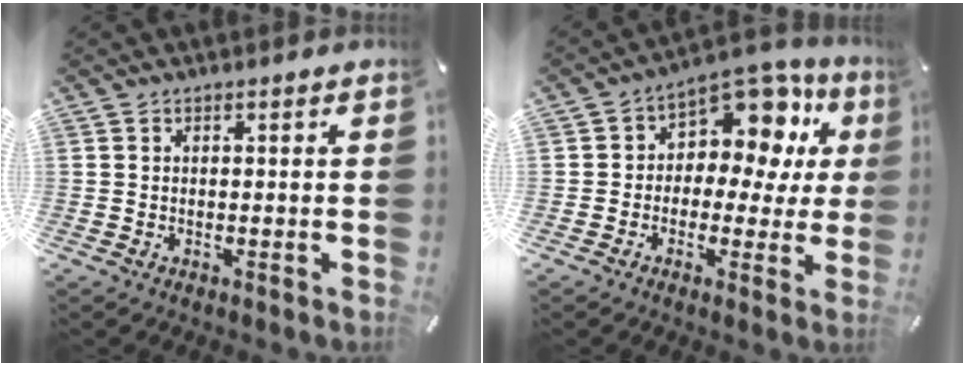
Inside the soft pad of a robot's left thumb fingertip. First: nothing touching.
{"total": 11.4, "force": [4.9, 7.8, 6.6], "torque": [-0.091, -0.043, 0.088]}